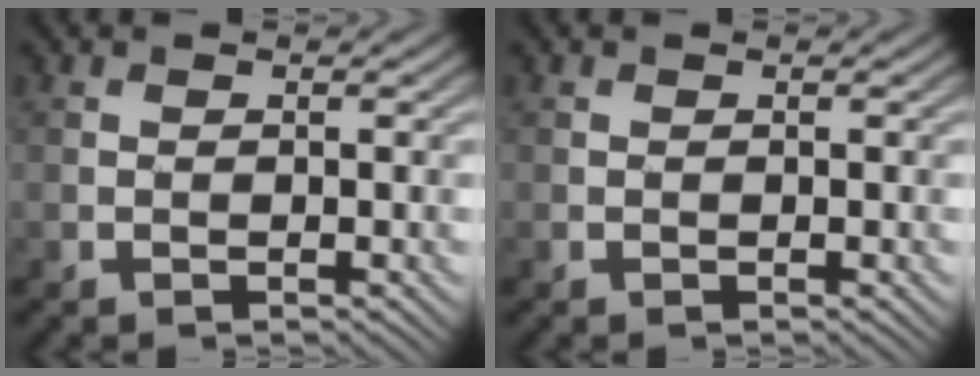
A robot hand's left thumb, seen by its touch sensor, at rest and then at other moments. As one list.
[{"total": 0.0}]